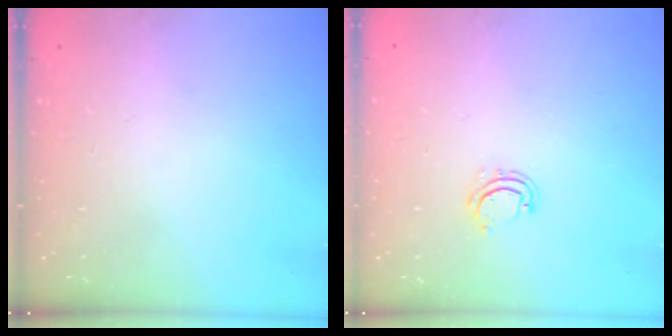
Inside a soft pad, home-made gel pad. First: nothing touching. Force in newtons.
{"total": 3.9, "press": 3.9, "slide": 0.4}